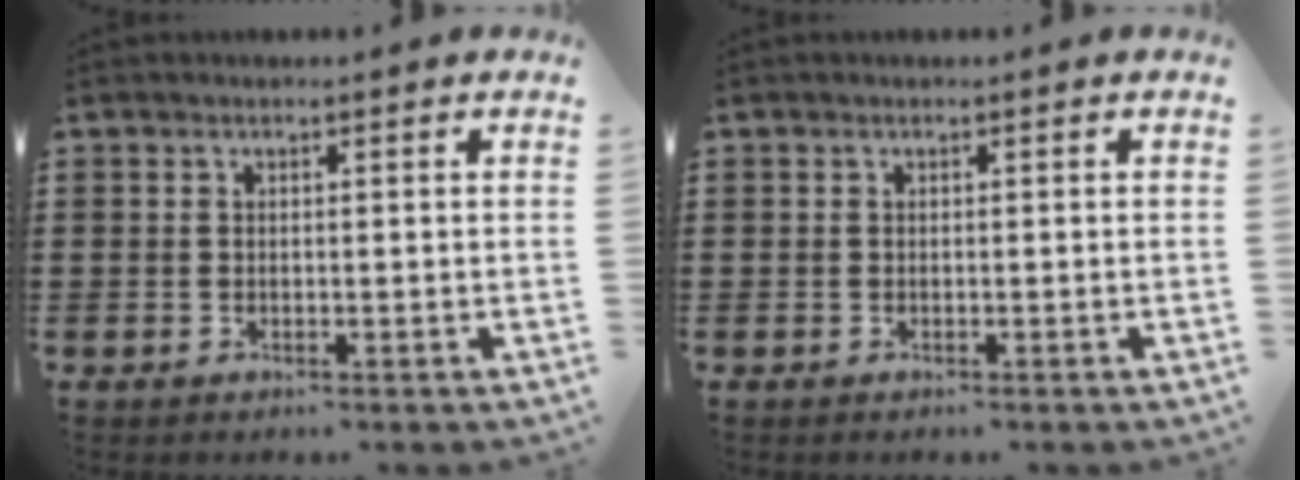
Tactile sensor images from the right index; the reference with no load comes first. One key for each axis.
{"total": 0.0}